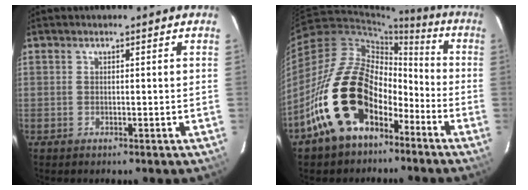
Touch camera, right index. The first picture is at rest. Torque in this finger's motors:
{"motor_torque": [1.69, -0.45, 0.98, 0.21]}